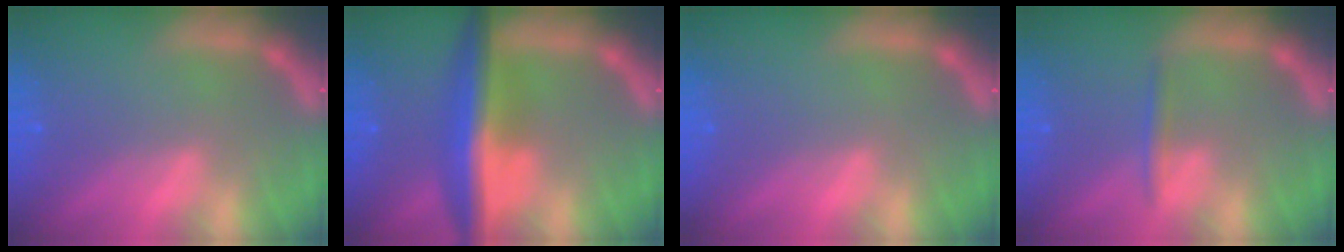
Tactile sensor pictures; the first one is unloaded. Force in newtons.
{"total": 8.0}
{"total": 0.0}
{"total": 1.4}